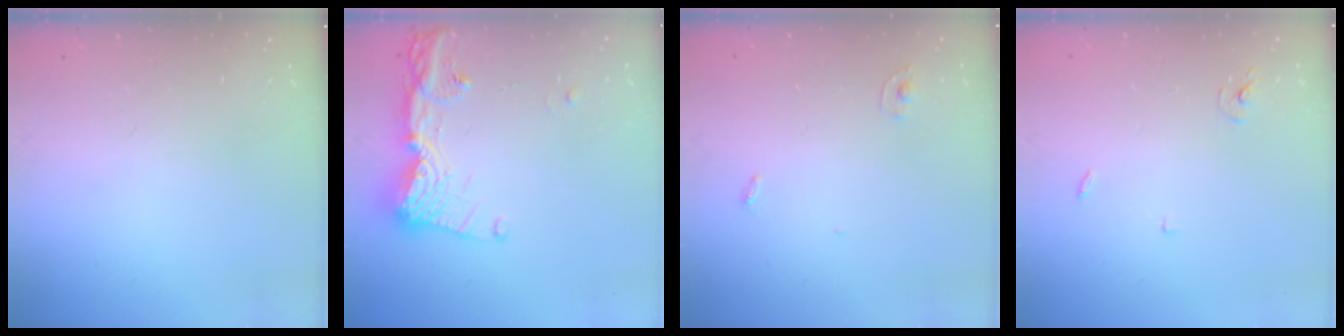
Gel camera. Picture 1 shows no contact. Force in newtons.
{"total": 14.5, "press": 14.4, "slide": 1.7}
{"total": 2.8, "press": 2.8, "slide": 0.1}
{"total": 2.5, "press": 2.5, "slide": 0.1}